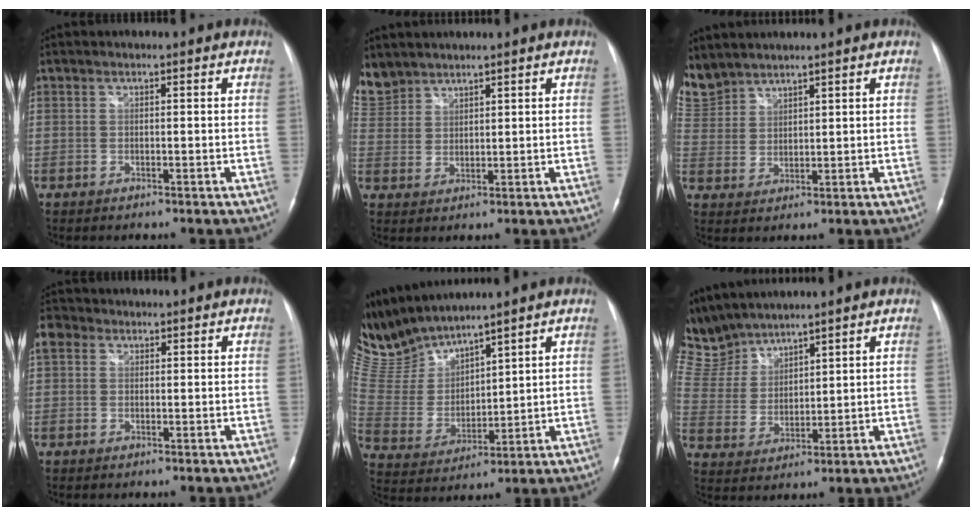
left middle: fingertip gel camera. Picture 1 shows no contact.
{"total": 6.5, "force": [5.8, 3.0, 0.4], "torque": [-0.016, 0.012, 0.128]}
{"total": 8.5, "force": [7.6, 3.7, 1.1], "torque": [-0.047, 0.012, 0.171]}
{"total": 3.0, "force": [1.3, 2.4, 1.3], "torque": [-0.034, 0.021, 0.024]}
{"total": 11.6, "force": [11.2, 1.2, 3.0], "torque": [-0.088, 0.009, 0.244]}
{"total": 9.2, "force": [8.9, 1.7, 1.0], "torque": [-0.045, 0.017, 0.199]}